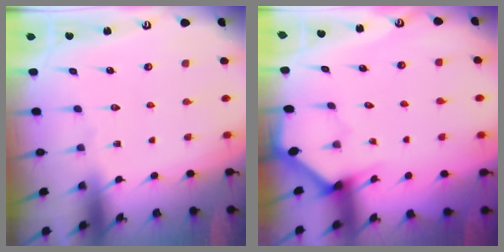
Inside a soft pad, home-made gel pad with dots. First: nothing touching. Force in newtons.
{"total": 2.4, "press": 2.3, "slide": 0.3}